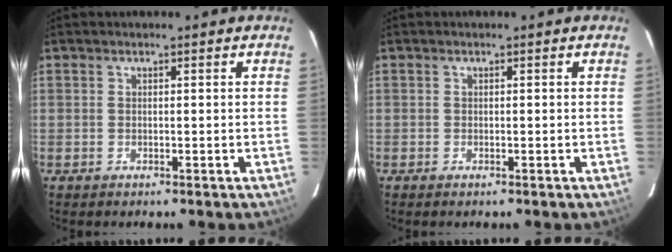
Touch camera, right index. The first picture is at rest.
{"total": 0.0}